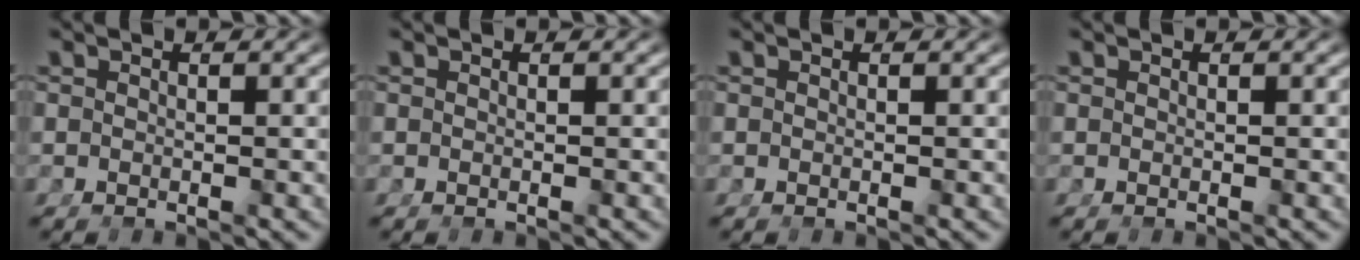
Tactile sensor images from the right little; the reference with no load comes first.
{"total": 0.0}
{"total": 0.0}
{"total": 0.0}